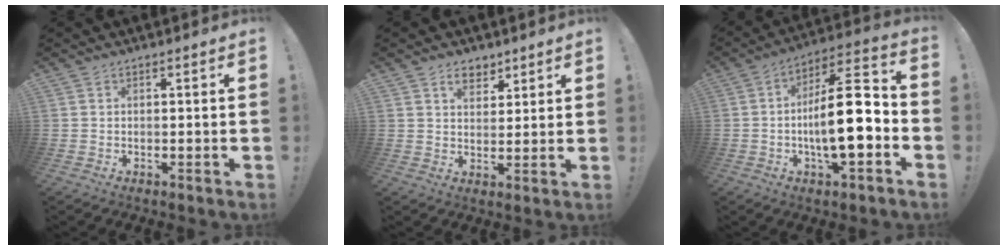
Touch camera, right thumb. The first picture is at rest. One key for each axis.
{"total": 6.1, "fx": 4.1, "fy": 4.1, "fz": 2.0, "tx": -0.023, "ty": -0.019, "tz": 0.074}
{"total": 18.4, "fx": -3.2, "fy": 5.7, "fz": 17.2, "tx": -0.288, "ty": 0.010, "tz": -0.055}